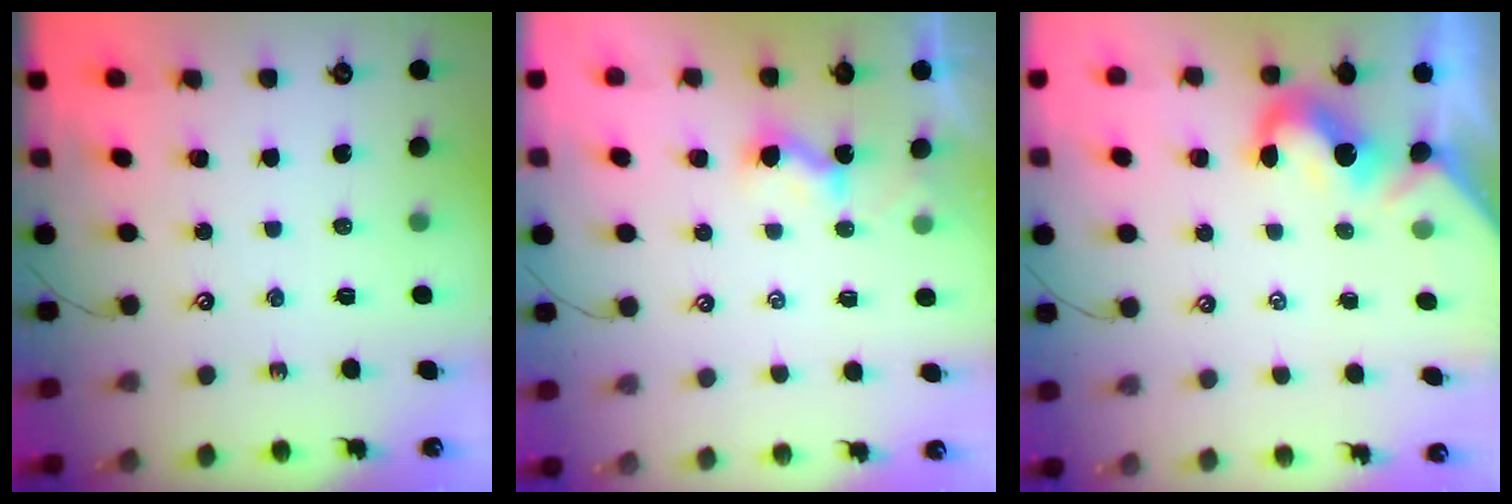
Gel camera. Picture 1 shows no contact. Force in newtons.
{"total": 2.3, "press": 2.3, "slide": 0.3}
{"total": 1.4, "press": 1.2, "slide": 0.7}